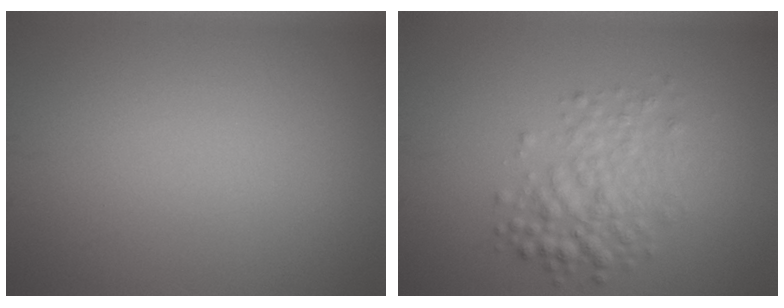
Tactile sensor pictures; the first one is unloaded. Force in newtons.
{"total": 3.7, "press": 3.7, "slide": 0.0}